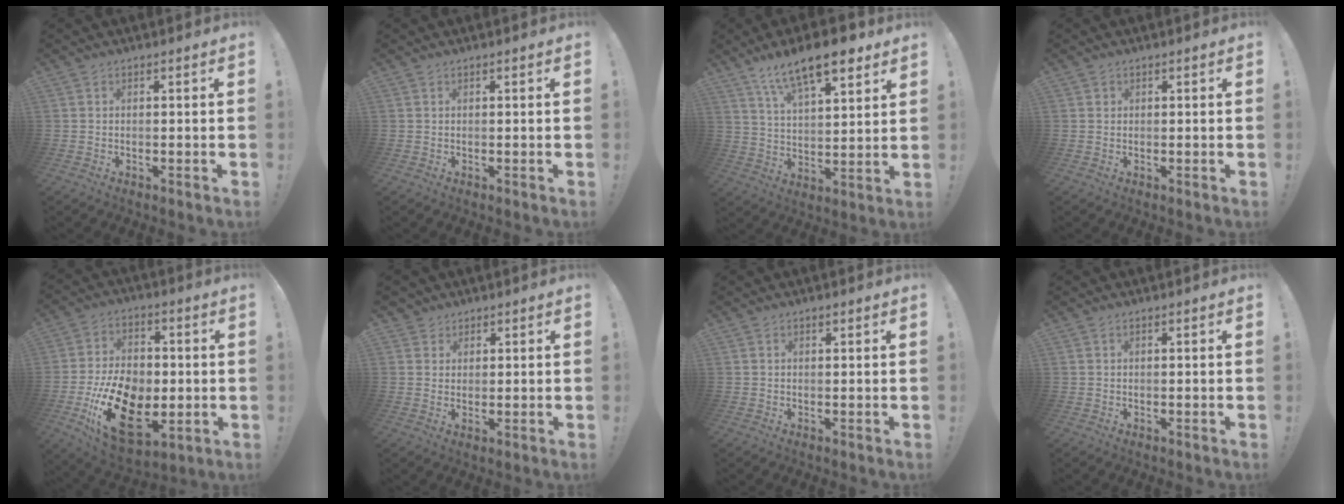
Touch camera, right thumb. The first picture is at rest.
{"total": 0.0}
{"total": 14.8, "force": [9.8, 5.2, 9.8], "torque": [-0.168, -0.053, 0.169]}
{"total": 1.0, "force": [0.4, 0.9, 0.0], "torque": [0.007, 0.000, 0.005]}
{"total": 22.6, "force": [-6.2, 15.0, 15.8], "torque": [-0.286, 0.033, -0.088]}
{"total": 3.3, "force": [2.2, 2.4, 0.2], "torque": [0.003, -0.011, 0.040]}
{"total": 0.6, "force": [0.5, 0.3, 0.3], "torque": [-0.001, -0.002, 0.008]}
{"total": 0.5, "force": [0.4, 0.2, 0.3], "torque": [-0.007, 0.002, 0.008]}